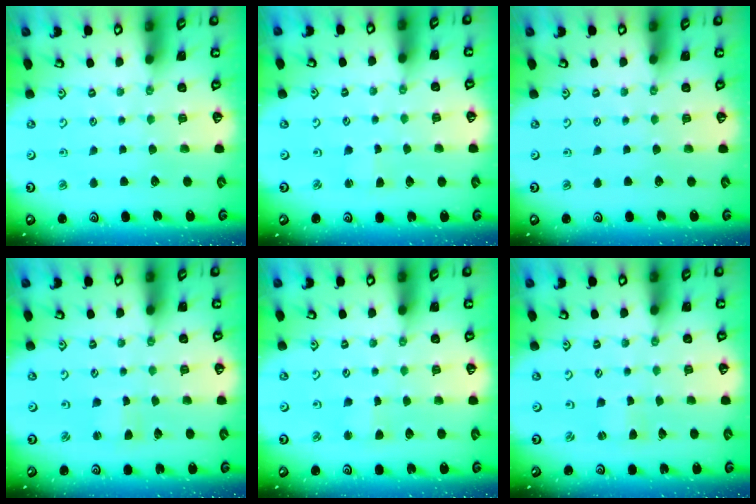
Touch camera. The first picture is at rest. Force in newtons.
{"total": 1.3, "press": 1.2, "slide": 0.3}
{"total": 0.0}
{"total": 1.9, "press": 1.9, "slide": 0.3}
{"total": 2.4, "press": 2.4, "slide": 0.3}
{"total": 1.0, "press": 1.0, "slide": 0.3}